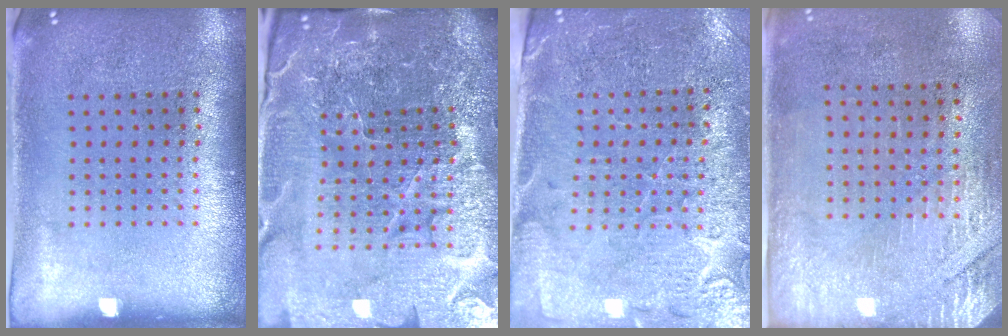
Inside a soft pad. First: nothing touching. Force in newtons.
{"total": 6.6, "press": 5.8, "slide": 3.0}
{"total": 3.2, "press": 3.0, "slide": 0.9}
{"total": 2.9, "press": 2.5, "slide": 1.5}